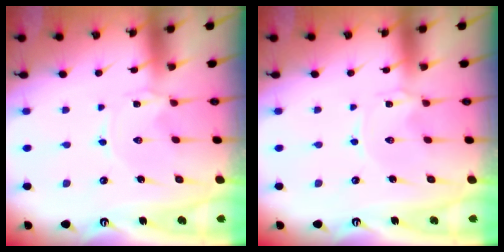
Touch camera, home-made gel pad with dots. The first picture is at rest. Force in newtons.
{"total": 0.0}